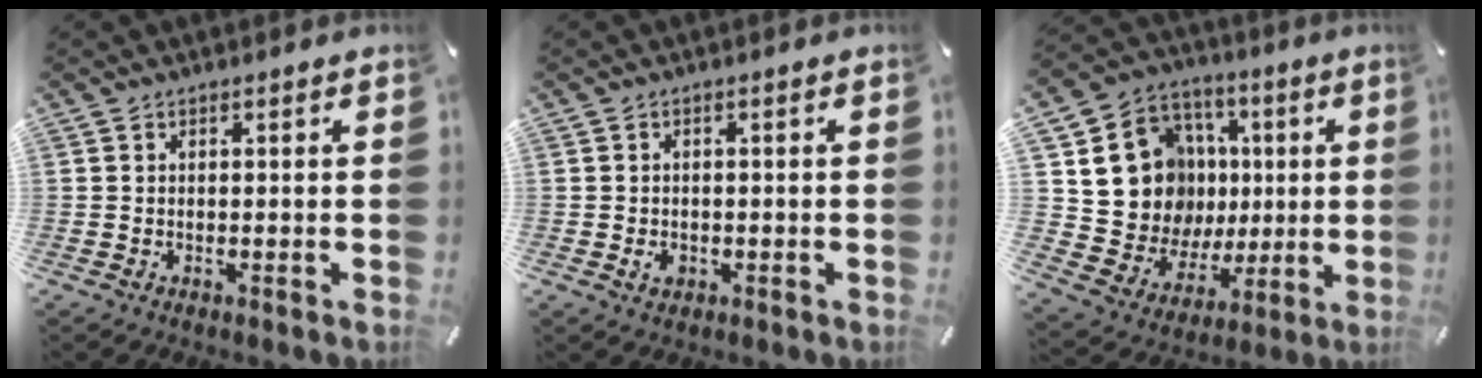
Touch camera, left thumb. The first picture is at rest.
{"total": 2.1, "force": [-0.7, 1.6, 1.1], "torque": [-0.020, 0.003, -0.013]}
{"total": 15.5, "force": [3.5, 14.2, 5.2], "torque": [-0.078, -0.031, 0.091]}